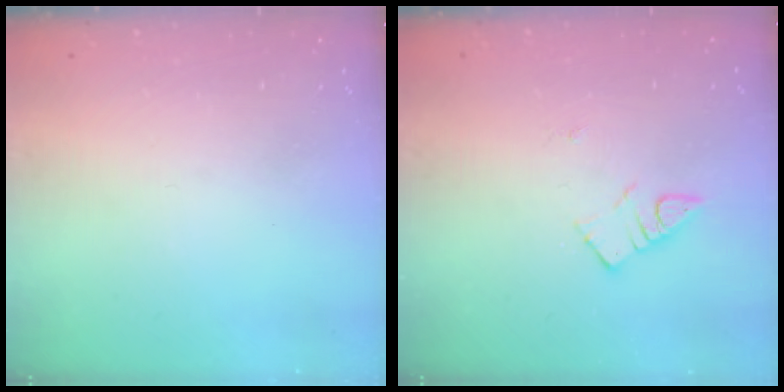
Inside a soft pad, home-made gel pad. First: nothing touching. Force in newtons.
{"total": 2.8, "press": 2.7, "slide": 0.3}